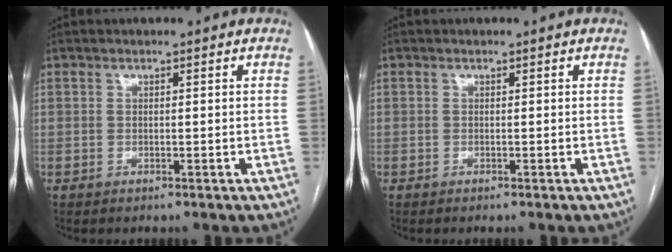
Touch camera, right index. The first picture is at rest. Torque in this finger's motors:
{"motor_torque": [0.09, 0.00, -0.02, -0.03]}